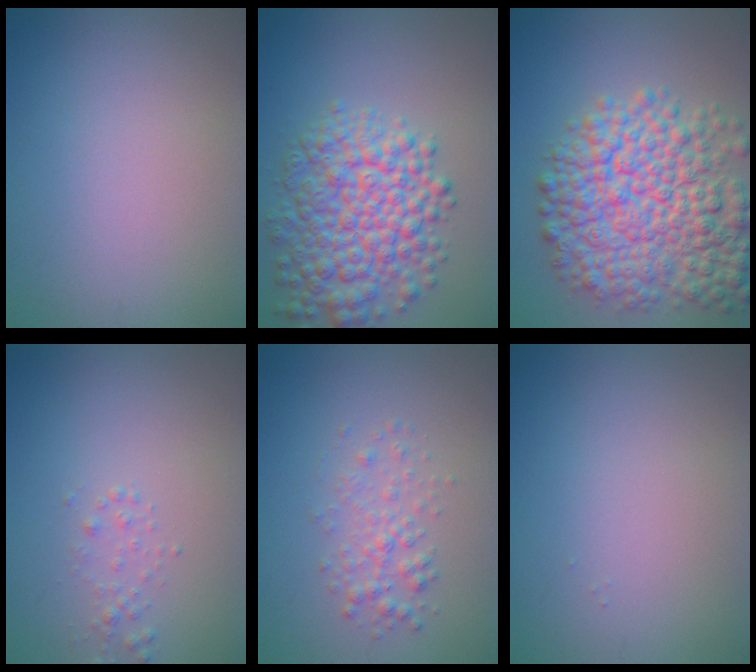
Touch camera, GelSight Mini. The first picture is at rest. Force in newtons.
{"total": 7.6, "press": 7.6, "slide": 0.2}
{"total": 10.3, "press": 10.3, "slide": 0.4}
{"total": 0.9, "press": 0.9, "slide": 0.0}
{"total": 2.1, "press": 2.1, "slide": 0.0}
{"total": 0.0}